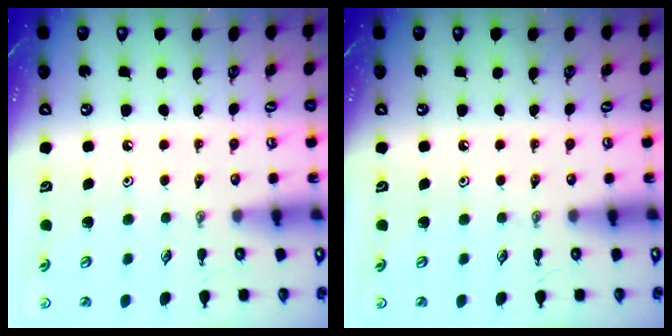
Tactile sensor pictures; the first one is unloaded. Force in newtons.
{"total": 0.0}